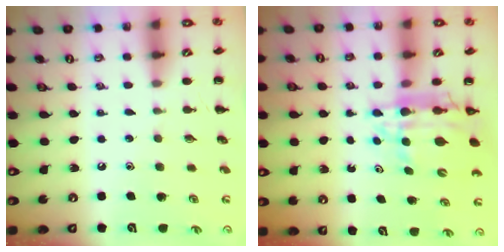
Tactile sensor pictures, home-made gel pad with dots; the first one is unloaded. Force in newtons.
{"total": 10.7, "press": 10.0, "slide": 3.9}